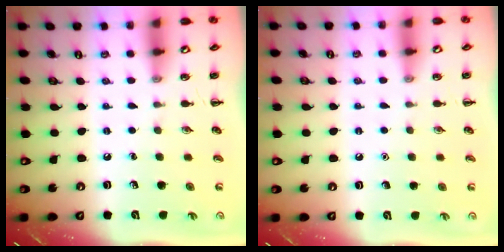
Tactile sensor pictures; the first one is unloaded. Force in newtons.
{"total": 1.5, "press": 1.5, "slide": 0.1}